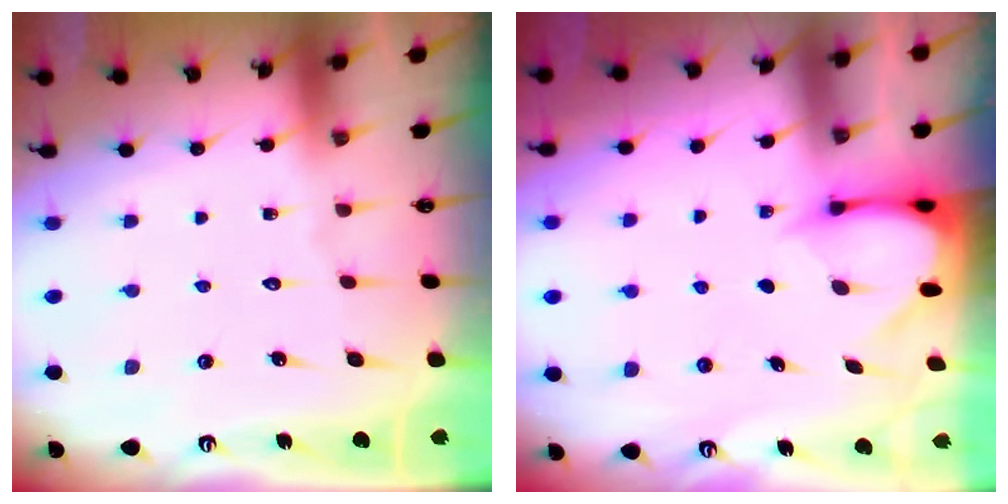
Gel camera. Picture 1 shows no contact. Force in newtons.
{"total": 3.2, "press": 3.2, "slide": 0.3}